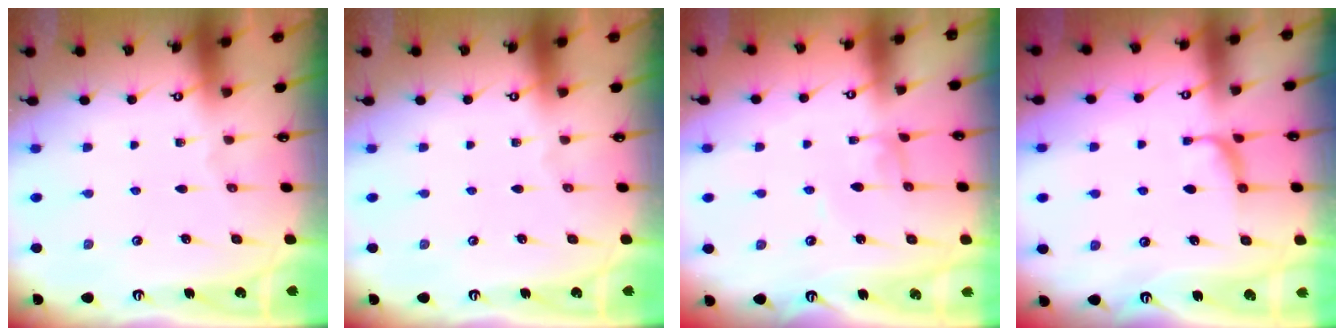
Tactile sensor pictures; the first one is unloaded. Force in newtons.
{"total": 0.0}
{"total": 2.8, "press": 2.8, "slide": 0.1}
{"total": 1.7, "press": 1.6, "slide": 0.7}